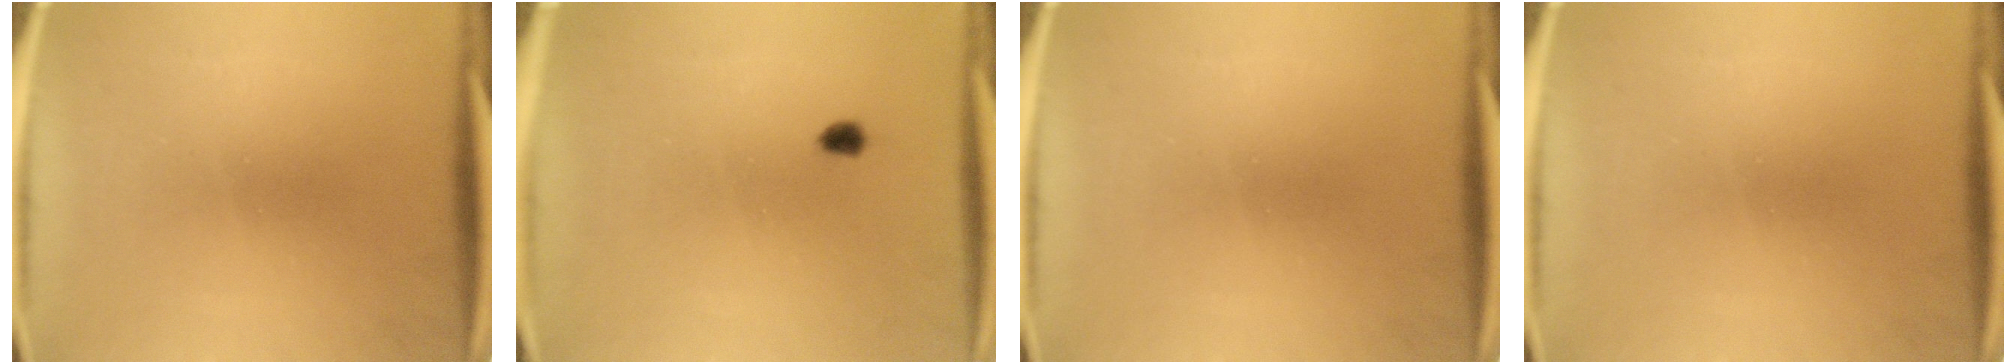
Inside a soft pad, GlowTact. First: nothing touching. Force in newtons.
{"total": 1.7}
{"total": 0.0}
{"total": 0.0}